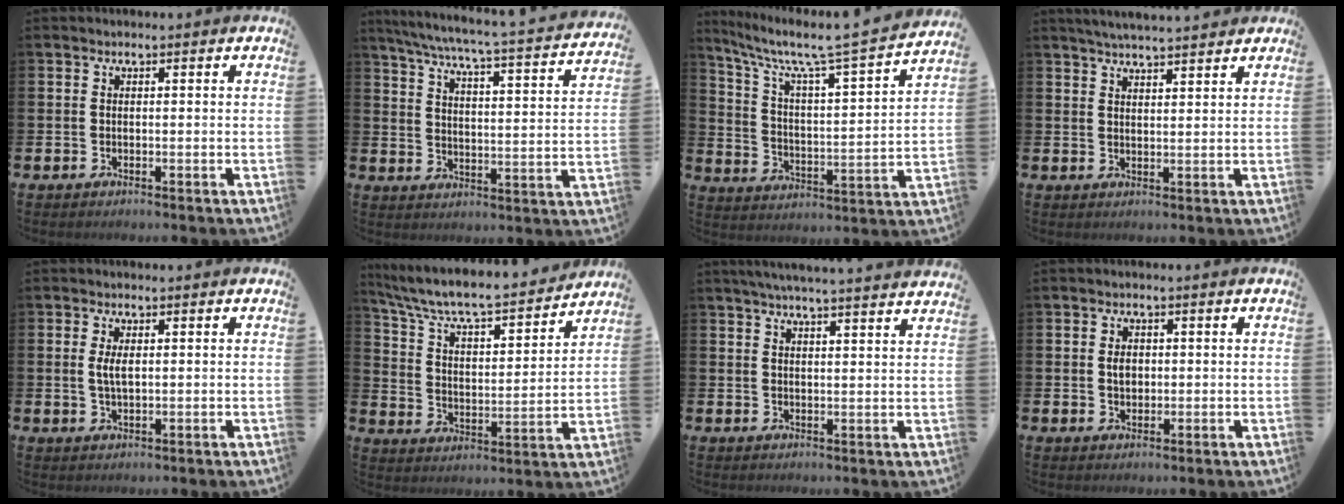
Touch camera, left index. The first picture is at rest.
{"total": 5.5, "force": [4.9, 0.2, 2.7], "torque": [-0.073, -0.046, 0.075]}
{"total": 7.5, "force": [6.4, 0.6, 3.9], "torque": [-0.105, -0.052, 0.100]}
{"total": 3.9, "force": [3.8, 0.1, 0.7], "torque": [-0.018, -0.016, 0.069]}
{"total": 2.6, "force": [0.6, 1.1, 2.3], "torque": [-0.042, 0.004, 0.006]}
{"total": 7.9, "force": [7.3, 1.4, 2.7], "torque": [-0.088, -0.058, 0.120]}
{"total": 4.5, "force": [4.3, -0.8, 1.1], "torque": [-0.026, -0.022, 0.076]}
{"total": 2.2, "force": [0.3, 1.7, 1.4], "torque": [-0.007, 0.000, -0.001]}